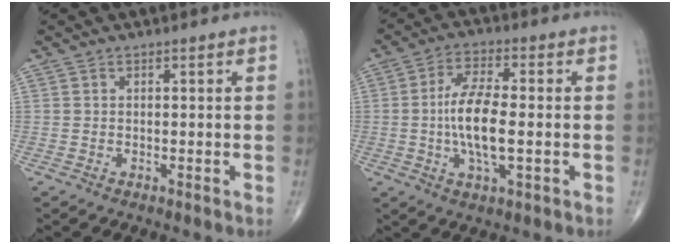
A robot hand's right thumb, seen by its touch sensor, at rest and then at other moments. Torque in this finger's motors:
{"motor_torque": [2.41, 2.60, 1.27, -0.31, 0.44]}